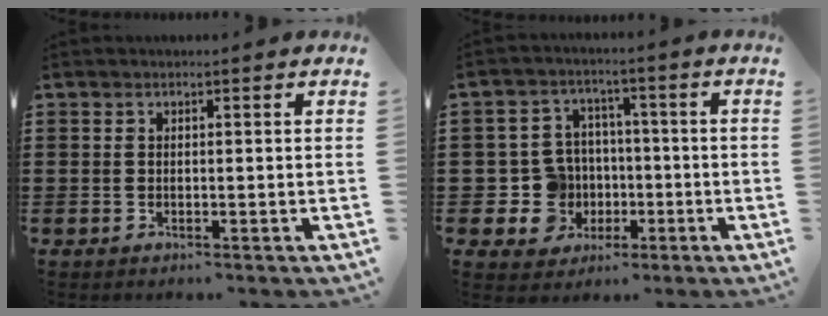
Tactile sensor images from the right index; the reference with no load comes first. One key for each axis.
{"total": 7.9, "fx": -1.3, "fy": 7.5, "fz": 2.0, "tx": -0.078, "ty": 0.015, "tz": -0.014}